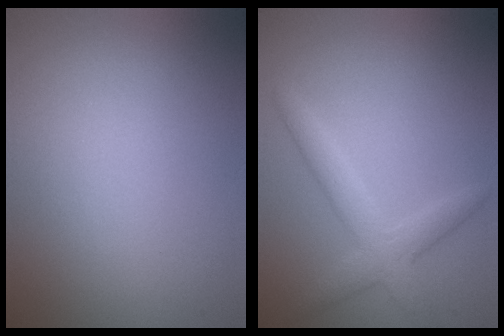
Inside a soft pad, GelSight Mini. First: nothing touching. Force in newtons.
{"total": 3.0, "press": 3.0, "slide": 0.1}